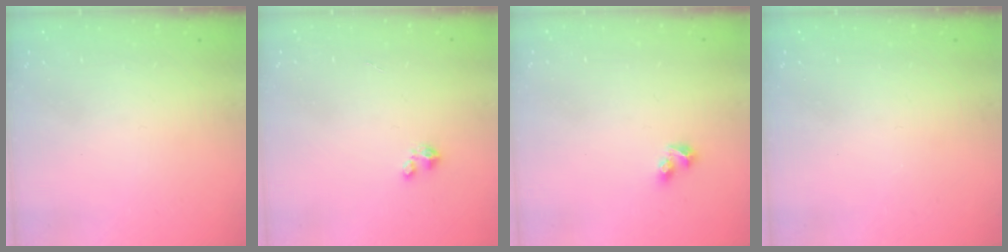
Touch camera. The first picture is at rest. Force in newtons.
{"total": 1.6, "press": 1.6, "slide": 0.2}
{"total": 3.9, "press": 3.8, "slide": 0.6}
{"total": 0.0}